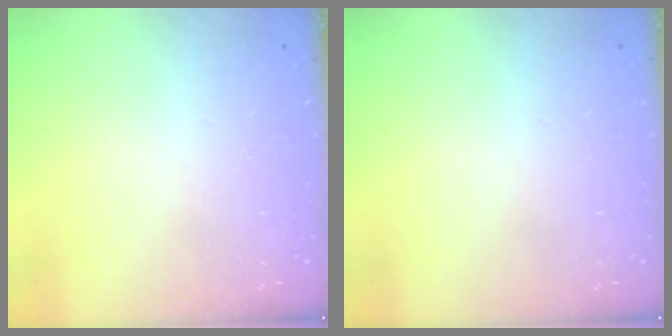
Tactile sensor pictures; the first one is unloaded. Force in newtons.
{"total": 0.0}